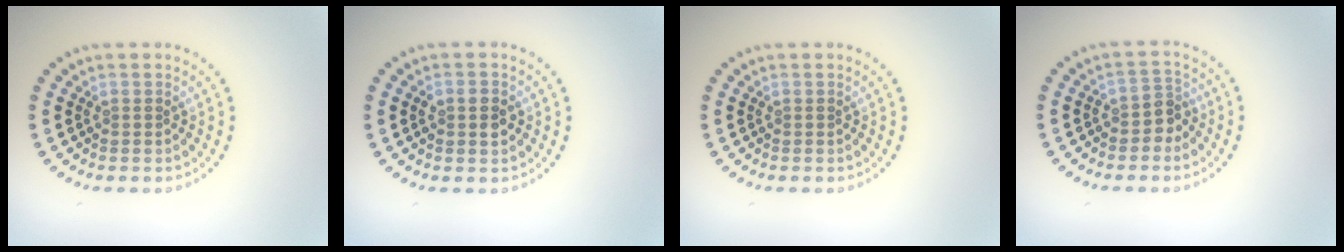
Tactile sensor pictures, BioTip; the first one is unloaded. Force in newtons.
{"total": 2.4, "press": 2.4, "slide": 0.1}
{"total": 0.0}
{"total": 2.0, "press": 1.6, "slide": 1.2}